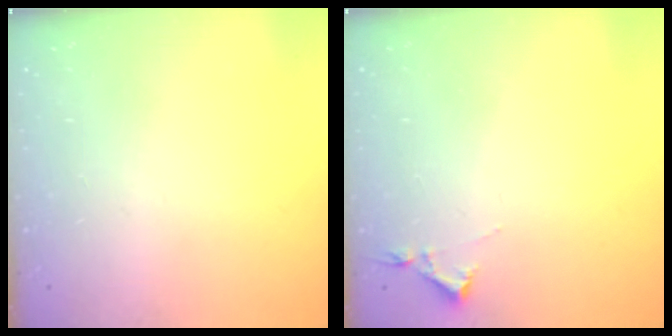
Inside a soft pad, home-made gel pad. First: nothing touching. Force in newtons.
{"total": 2.9, "press": 2.9, "slide": 0.5}